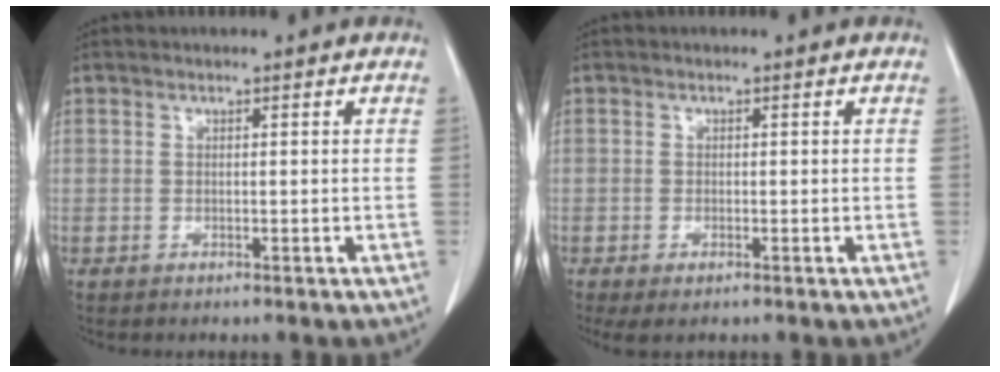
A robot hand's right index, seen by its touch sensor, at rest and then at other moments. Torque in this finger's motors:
{"motor_torque": [0.30, -0.28, 0.07, 0.01]}